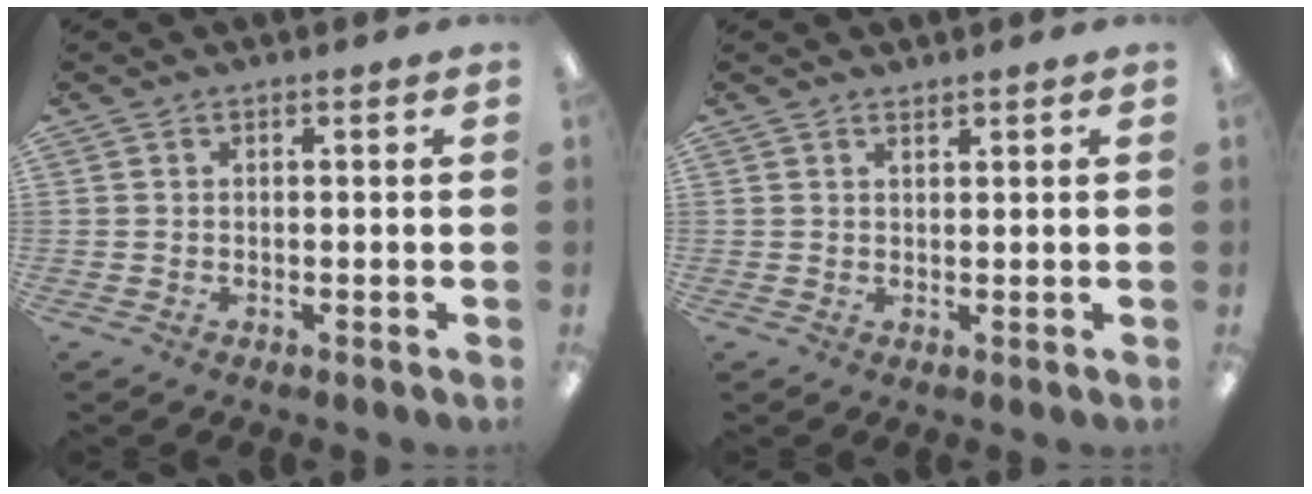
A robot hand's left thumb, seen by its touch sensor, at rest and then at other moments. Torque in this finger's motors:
{"motor_torque": [-0.07, -0.06, -0.03, -0.10, 0.00]}